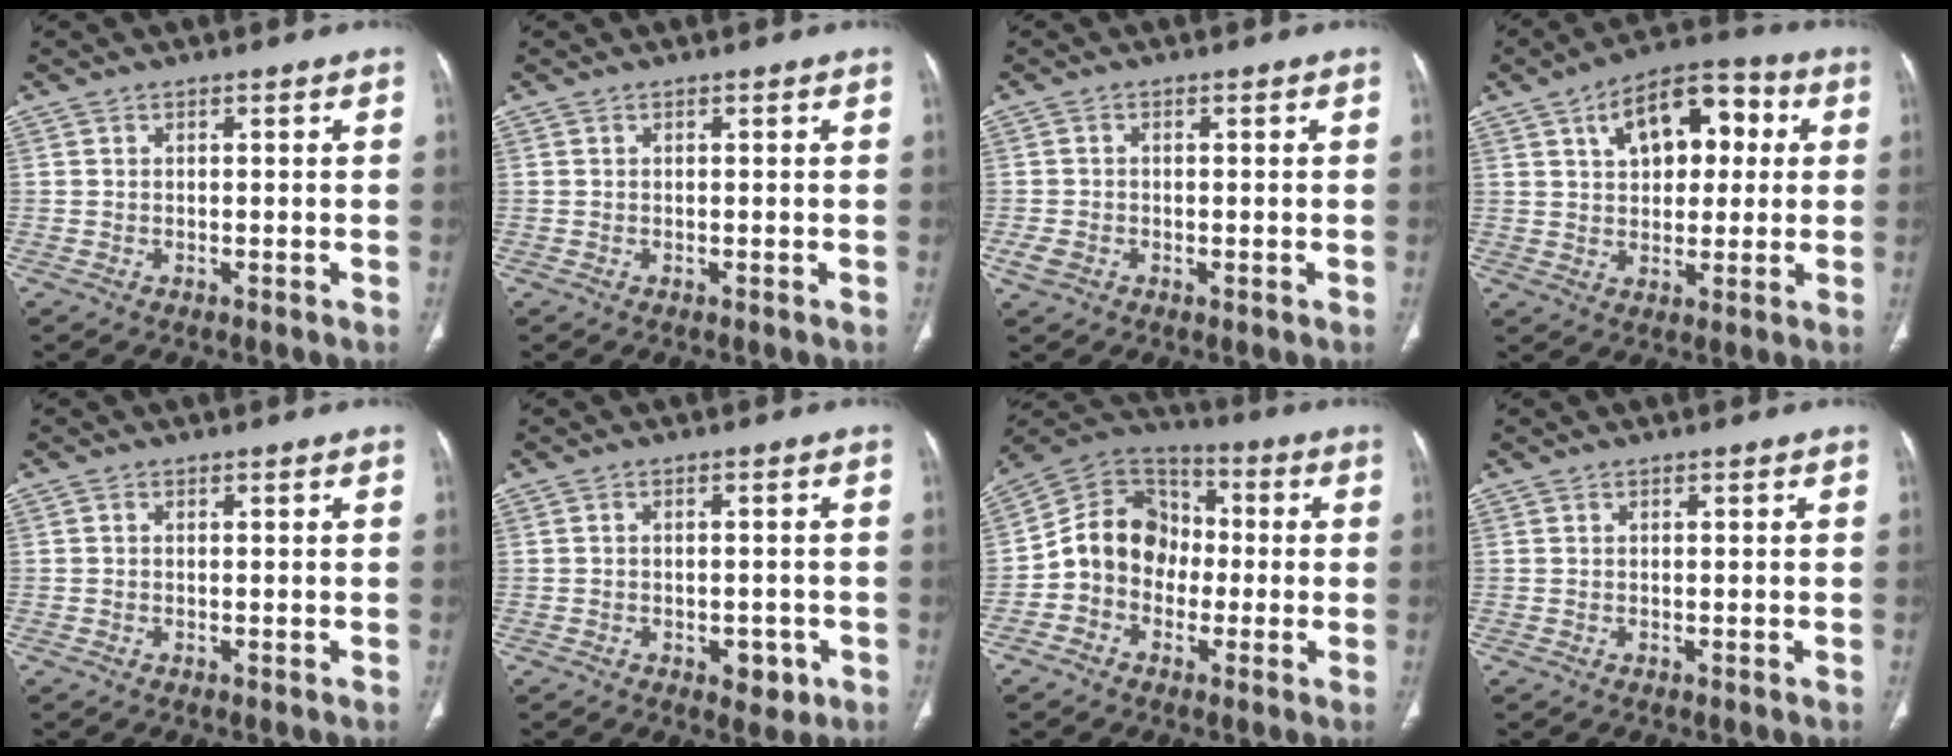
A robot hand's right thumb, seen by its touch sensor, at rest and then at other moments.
{"total": 0.0}
{"total": 2.6, "force": [-0.9, 1.9, 1.6], "torque": [-0.035, 0.005, -0.014]}
{"total": 14.1, "force": [4.2, 8.3, 10.7], "torque": [-0.124, 0.015, 0.061]}
{"total": 0.0}
{"total": 4.2, "force": [-1.8, 2.6, 2.8], "torque": [-0.020, 0.006, -0.018]}
{"total": 12.9, "force": [-1.8, 10.8, 6.7], "torque": [-0.086, 0.038, -0.048]}
{"total": 0.0}